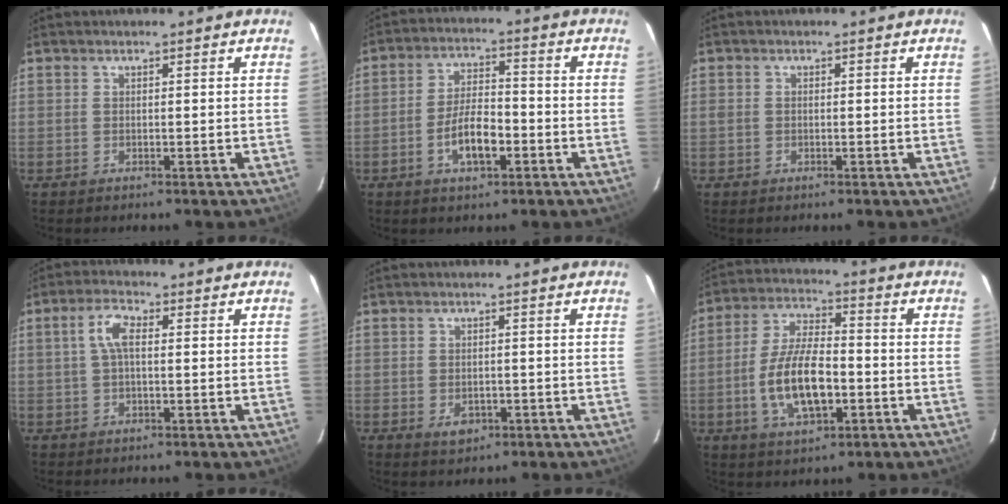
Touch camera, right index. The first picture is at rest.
{"total": 7.9, "force": [-3.1, 3.2, 6.5], "torque": [-0.130, 0.006, -0.052]}
{"total": 1.2, "force": [-0.4, 1.0, 0.5], "torque": [-0.008, 0.001, -0.008]}
{"total": 4.5, "force": [0.6, 1.8, 4.1], "torque": [-0.083, 0.012, 0.010]}
{"total": 3.2, "force": [-1.2, 2.4, 1.8], "torque": [-0.035, -0.004, -0.011]}
{"total": 12.6, "force": [-3.2, 5.3, 10.9], "torque": [-0.224, 0.002, -0.054]}